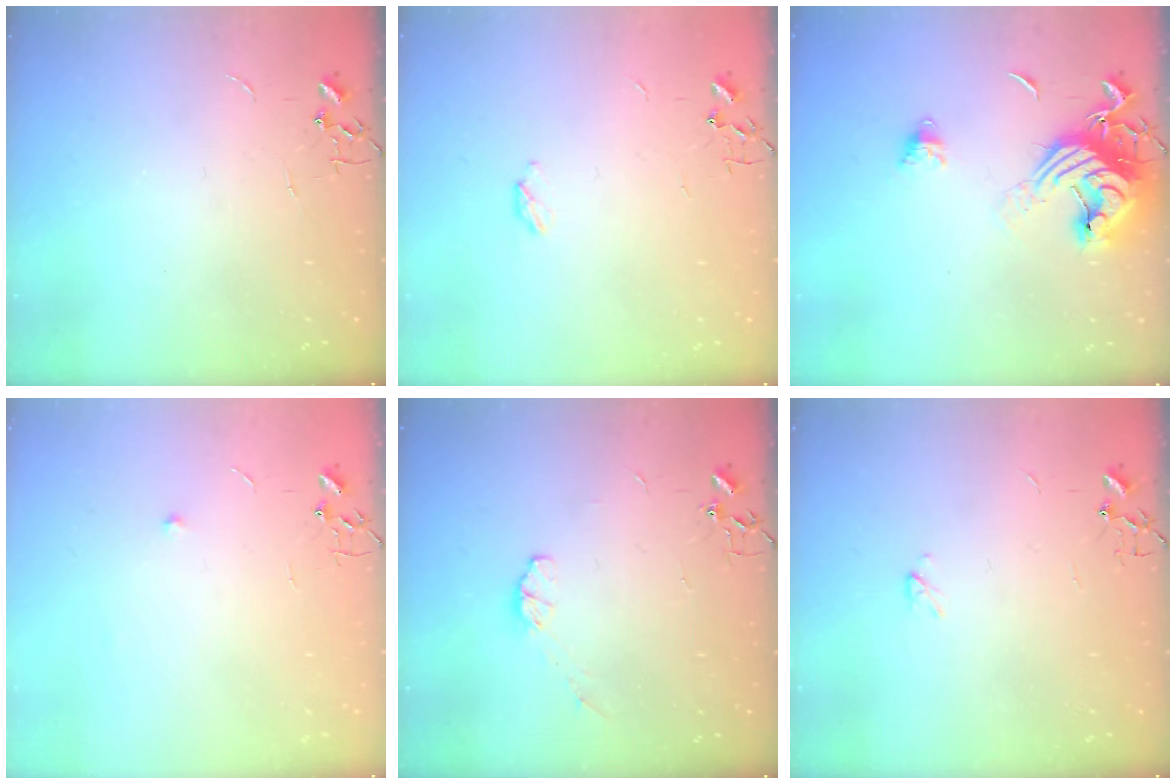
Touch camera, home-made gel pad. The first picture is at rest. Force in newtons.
{"total": 3.5, "press": 3.4, "slide": 0.6}
{"total": 14.8, "press": 14.7, "slide": 1.7}
{"total": 4.9, "press": 4.7, "slide": 1.1}
{"total": 4.5, "press": 4.5, "slide": 0.5}
{"total": 2.3, "press": 2.3, "slide": 0.4}